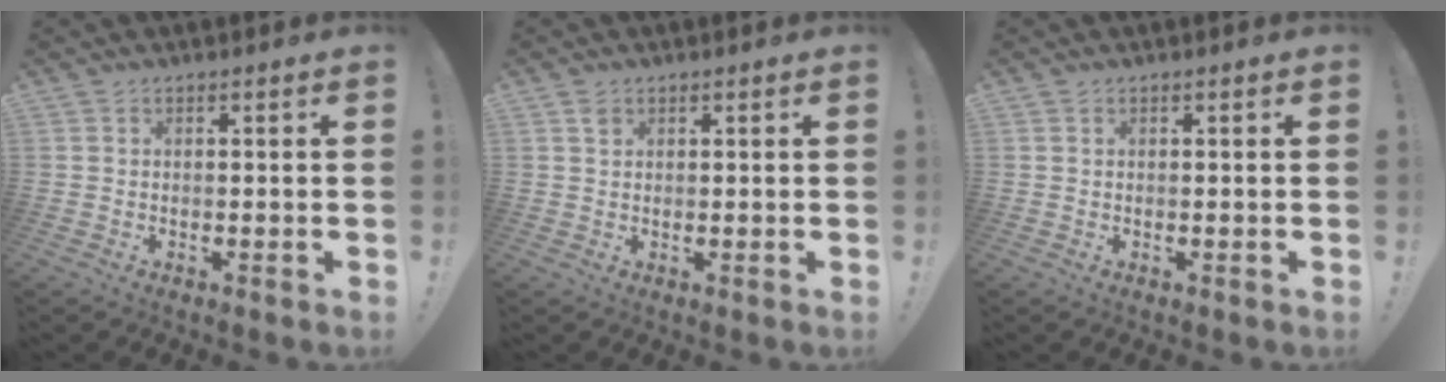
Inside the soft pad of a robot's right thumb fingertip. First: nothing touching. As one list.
[{"total": 1.4, "force": [0.9, 0.9, 0.6], "torque": [0.002, -0.006, 0.015]}, {"total": 0.0}]